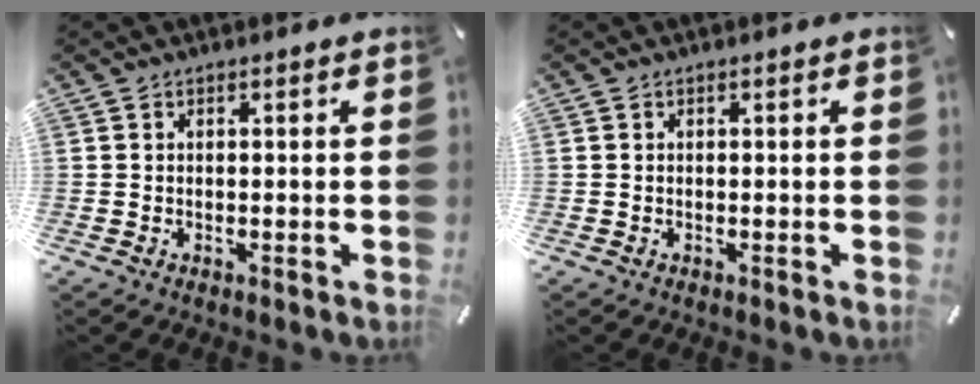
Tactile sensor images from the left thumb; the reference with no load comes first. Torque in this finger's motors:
{"motor_torque": [0.00, 0.00, -0.01, 0.06, 0.00]}